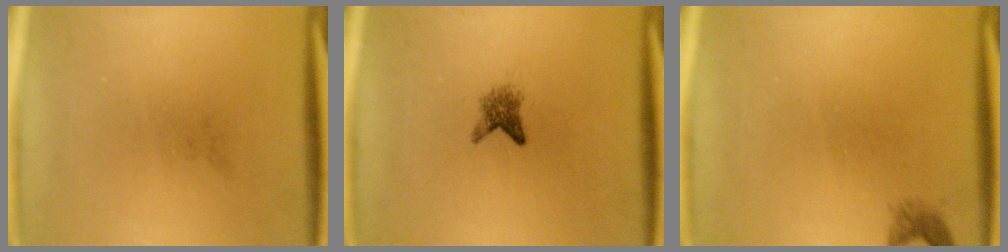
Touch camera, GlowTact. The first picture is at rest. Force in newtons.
{"total": 2.1}
{"total": 1.2}